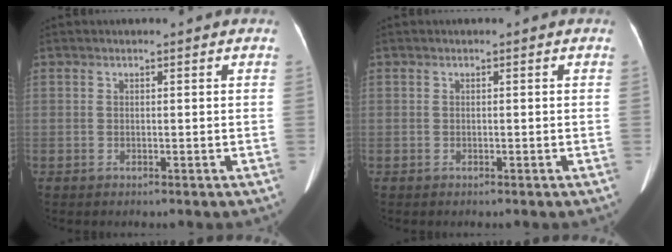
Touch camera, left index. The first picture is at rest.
{"total": 0.0}